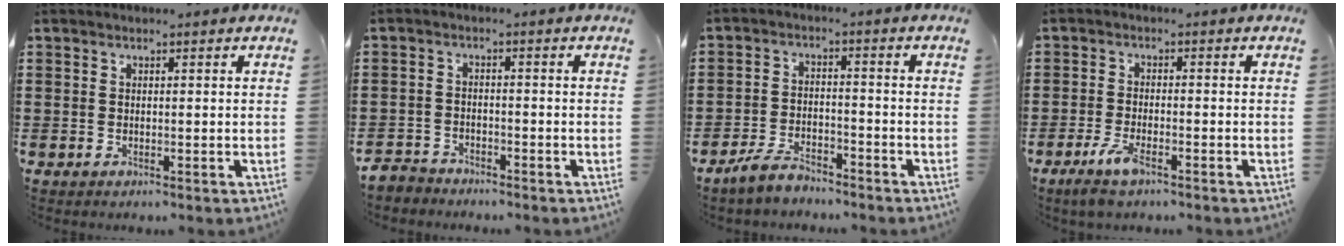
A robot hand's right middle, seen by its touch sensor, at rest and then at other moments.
{"total": 2.9, "force": [-2.8, 0.6, -0.1], "torque": [-0.013, -0.003, -0.064]}
{"total": 4.7, "force": [-4.2, 1.2, 1.8], "torque": [-0.042, 0.003, -0.084]}
{"total": 4.4, "force": [-2.7, 1.1, 3.3], "torque": [-0.071, -0.006, -0.053]}